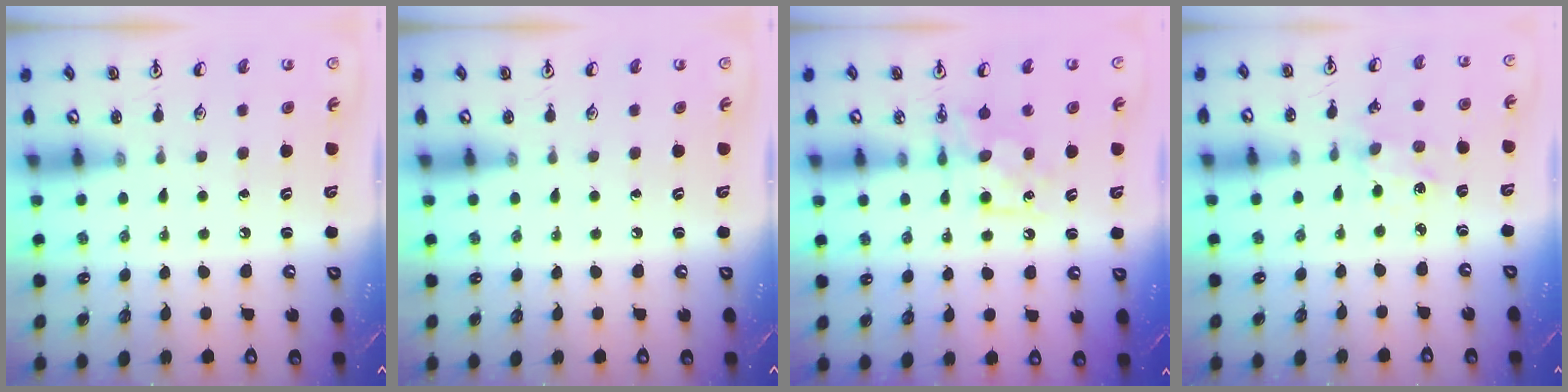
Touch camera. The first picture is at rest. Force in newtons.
{"total": 0.0}
{"total": 7.6, "press": 7.6, "slide": 0.6}
{"total": 1.1, "press": 1.0, "slide": 0.2}